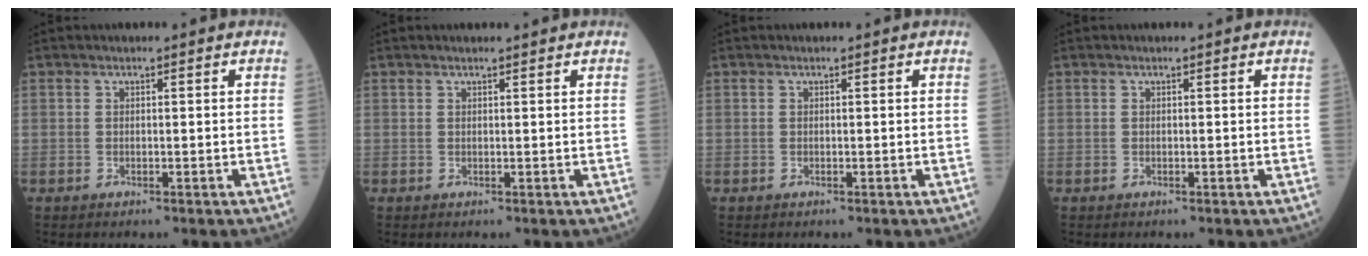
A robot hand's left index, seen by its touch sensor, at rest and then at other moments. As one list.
[{"total": 1.4, "force": [1.3, 0.0, 0.6], "torque": [-0.008, 0.010, 0.021]}, {"total": 0.0}, {"total": 0.0}]